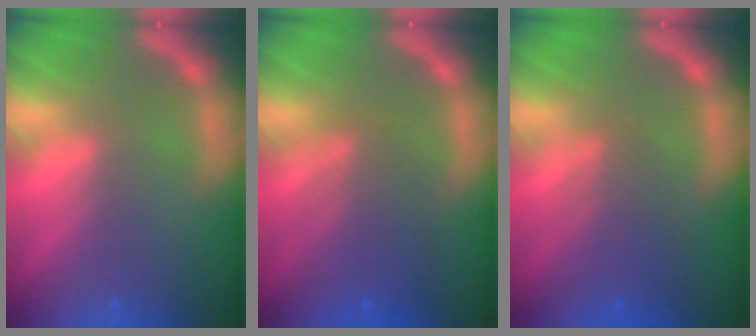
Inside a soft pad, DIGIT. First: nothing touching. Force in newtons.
{"total": 5.1}
{"total": 3.6}